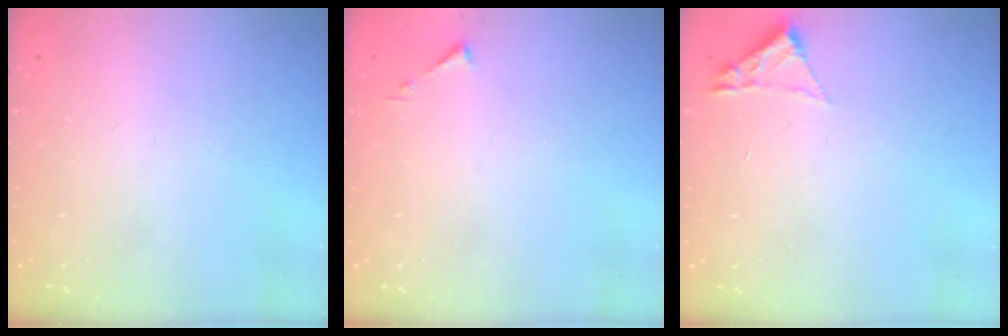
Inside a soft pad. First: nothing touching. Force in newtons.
{"total": 3.2, "press": 3.2, "slide": 0.4}
{"total": 1.8, "press": 1.8, "slide": 0.2}